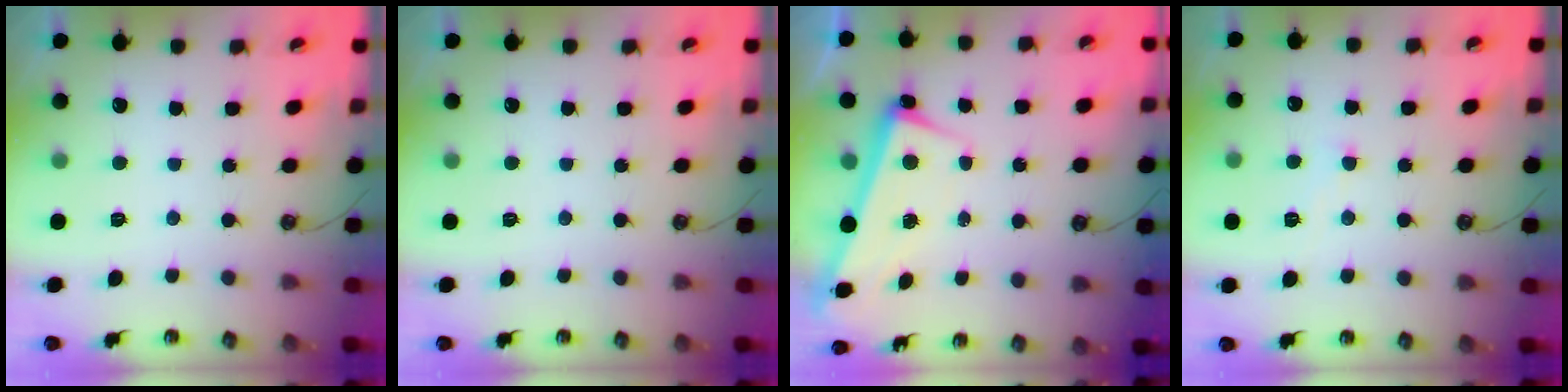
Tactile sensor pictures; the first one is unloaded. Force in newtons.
{"total": 0.0}
{"total": 2.6, "press": 2.4, "slide": 0.9}
{"total": 2.5, "press": 2.5, "slide": 0.1}